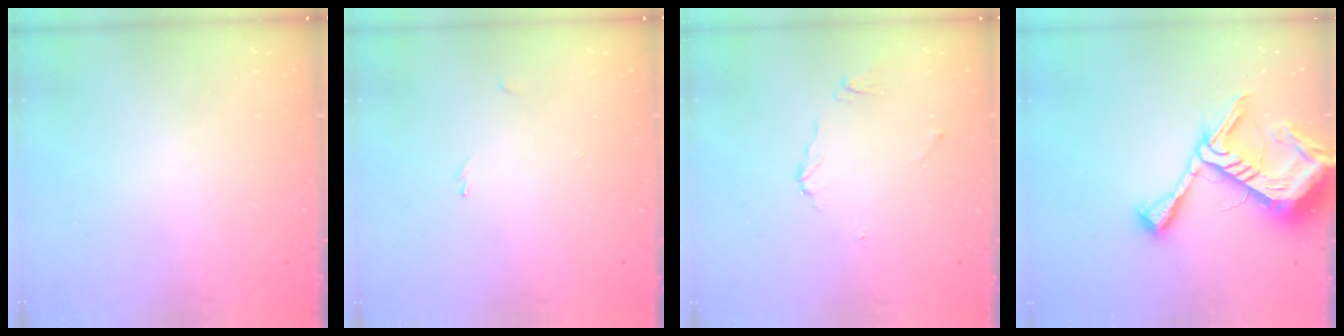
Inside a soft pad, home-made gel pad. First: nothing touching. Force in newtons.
{"total": 0.0}
{"total": 4.2, "press": 4.2, "slide": 0.7}
{"total": 18.3, "press": 18.3, "slide": 1.8}